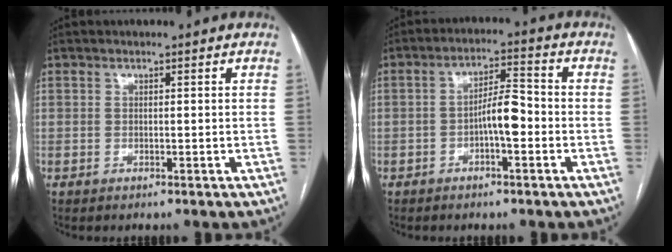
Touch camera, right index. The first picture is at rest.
{"total": 5.6, "force": [-1.5, 1.4, 5.2], "torque": [-0.090, 0.015, -0.025]}